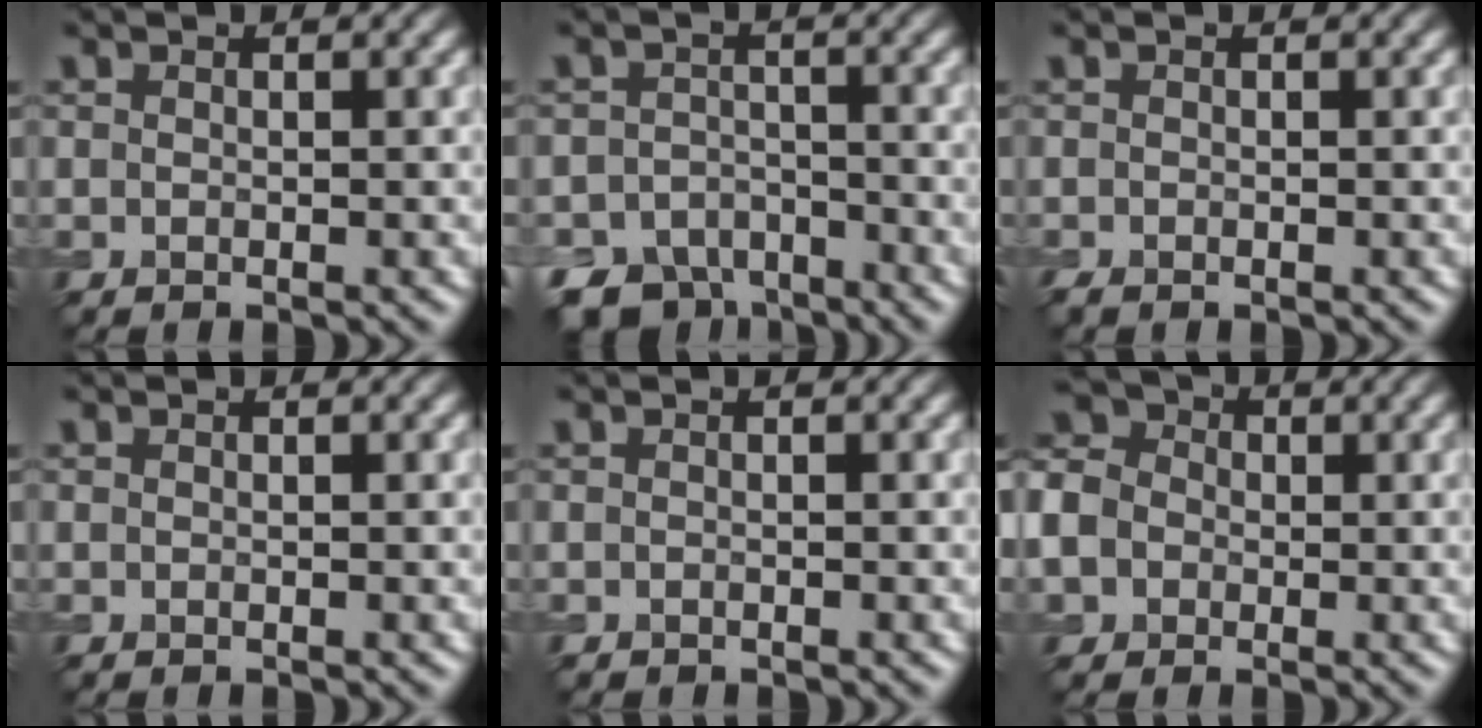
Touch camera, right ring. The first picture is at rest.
{"total": 6.5, "force": [-5.1, 3.7, 1.6], "torque": [-0.015, -0.012, -0.089]}
{"total": 0.5, "force": [-0.5, 0.1, 0.2], "torque": [-0.003, -0.004, -0.009]}
{"total": 0.0}
{"total": 0.0}
{"total": 8.5, "force": [-2.0, 7.4, 3.6], "torque": [-0.096, 0.001, -0.071]}